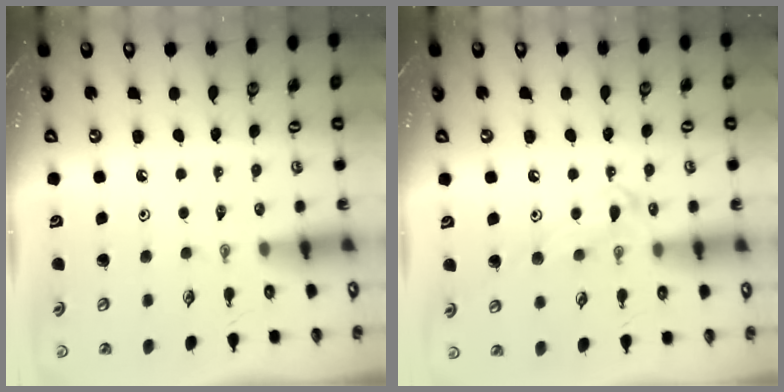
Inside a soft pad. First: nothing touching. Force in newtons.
{"total": 11.0, "press": 11.0, "slide": 0.5}